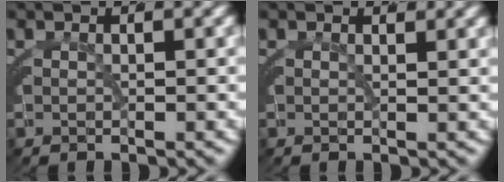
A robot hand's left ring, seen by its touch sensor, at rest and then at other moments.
{"total": 0.6, "force": [0.5, 0.2, 0.3], "torque": [-0.007, -0.004, 0.008]}